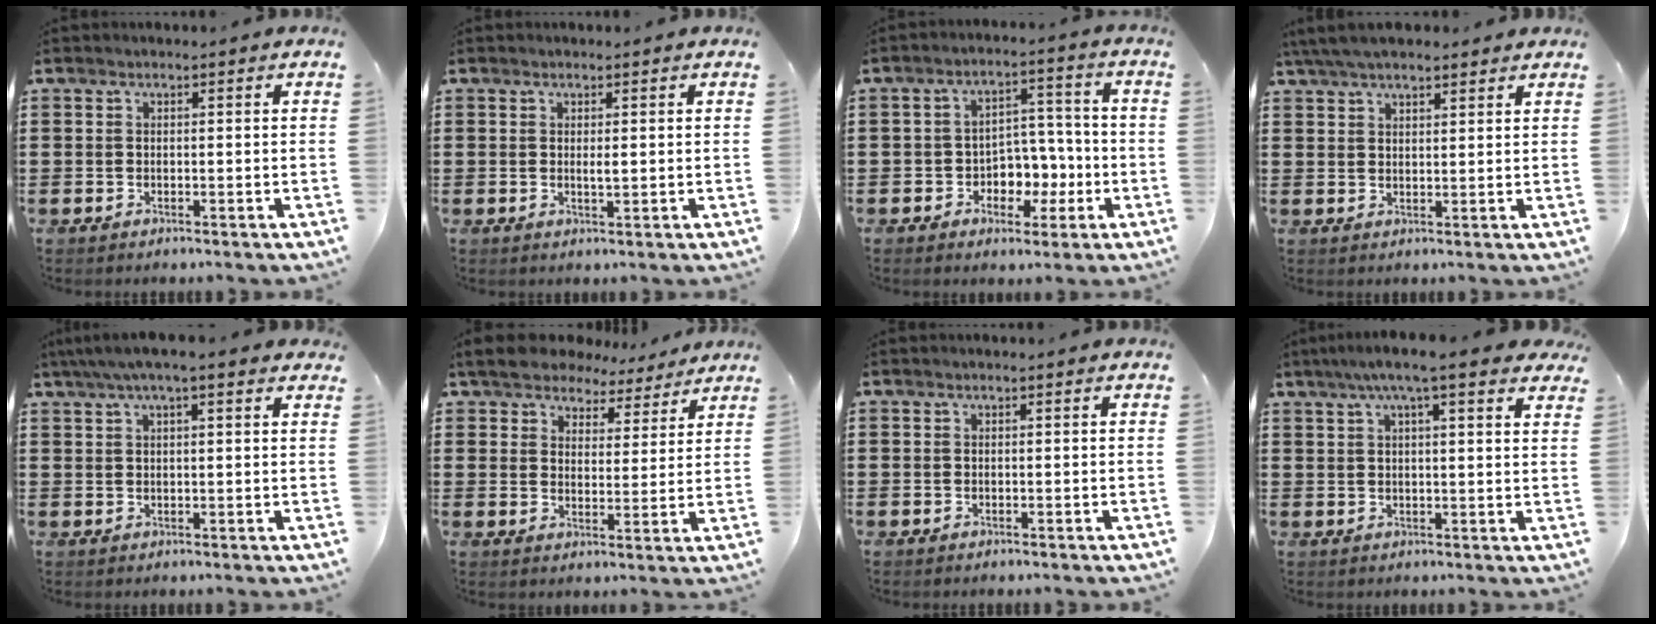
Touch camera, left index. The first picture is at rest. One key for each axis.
{"total": 1.3, "fx": 0.1, "fy": 0.3, "fz": 1.2, "tx": -0.024, "ty": 0.000, "tz": 0.001}
{"total": 5.5, "fx": -1.9, "fy": 4.5, "fz": 2.5, "tx": -0.048, "ty": 0.009, "tz": -0.037}
{"total": 4.8, "fx": 4.0, "fy": 1.2, "fz": 2.3, "tx": -0.055, "ty": 0.001, "tz": 0.075}
{"total": 4.6, "fx": 3.1, "fy": 0.8, "fz": 3.2, "tx": -0.071, "ty": 0.006, "tz": 0.055}
{"total": 6.3, "fx": 6.0, "fy": 1.6, "fz": 0.6, "tx": -0.038, "ty": -0.031, "tz": 0.106}
{"total": 0.0}
{"total": 6.7, "fx": 5.0, "fy": 1.0, "fz": 4.4, "tx": -0.093, "ty": -0.002, "tz": 0.085}